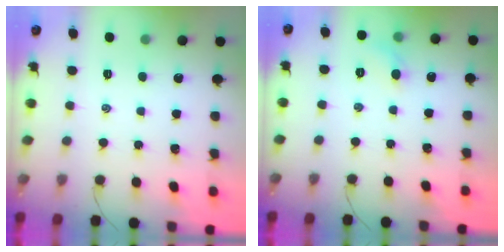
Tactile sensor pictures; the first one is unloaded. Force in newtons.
{"total": 5.9, "press": 5.5, "slide": 2.0}